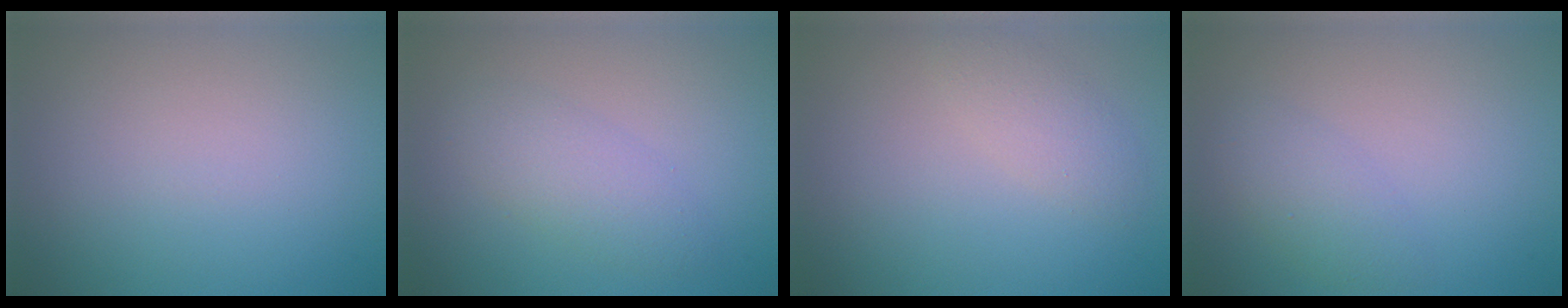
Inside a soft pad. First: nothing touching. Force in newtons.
{"total": 2.9, "press": 2.8, "slide": 0.2}
{"total": 2.0, "press": 2.0, "slide": 0.1}
{"total": 2.1, "press": 2.1, "slide": 0.1}